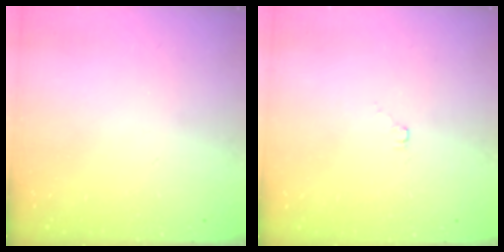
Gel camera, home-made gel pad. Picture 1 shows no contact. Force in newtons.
{"total": 2.4, "press": 2.4, "slide": 0.4}